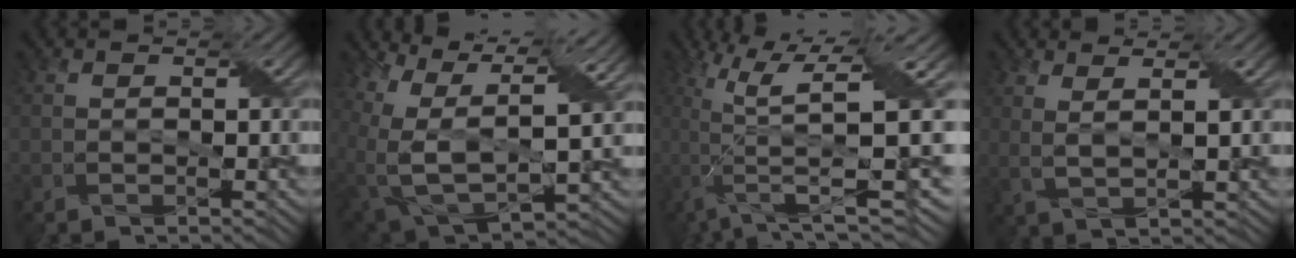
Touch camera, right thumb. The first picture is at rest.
{"total": 14.9, "force": [3.6, 9.0, 11.4], "torque": [-0.254, -0.011, 0.094]}
{"total": 12.7, "force": [0.5, 3.2, 12.3], "torque": [-0.245, -0.009, 0.024]}
{"total": 3.4, "force": [2.1, 0.8, 2.6], "torque": [-0.049, -0.003, 0.037]}